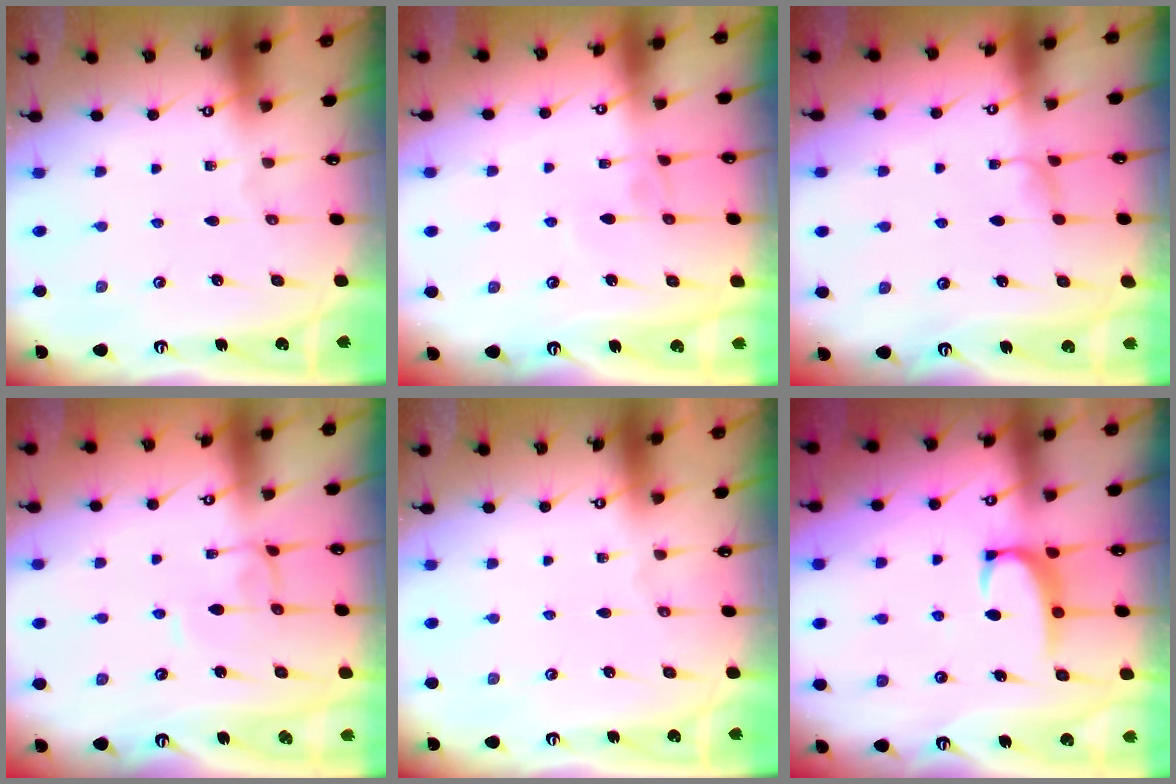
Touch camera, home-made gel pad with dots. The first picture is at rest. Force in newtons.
{"total": 2.0, "press": 2.0, "slide": 0.2}
{"total": 0.9, "press": 0.3, "slide": 0.8}
{"total": 1.8, "press": 1.7, "slide": 0.3}
{"total": 0.0}
{"total": 2.2, "press": 2.1, "slide": 0.6}